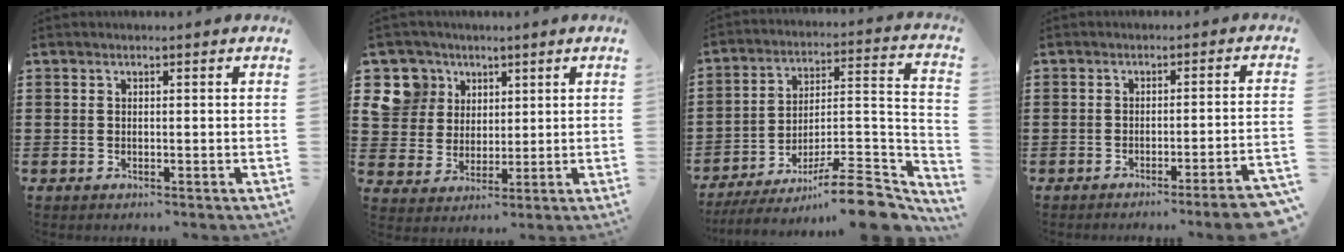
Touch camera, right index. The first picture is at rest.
{"total": 8.9, "force": [3.8, 7.9, 1.6], "torque": [-0.076, -0.006, 0.072]}
{"total": 11.5, "force": [-8.8, 2.2, 7.1], "torque": [-0.095, 0.031, -0.161]}
{"total": 3.6, "force": [-2.8, -0.6, 2.1], "torque": [-0.036, -0.015, -0.055]}